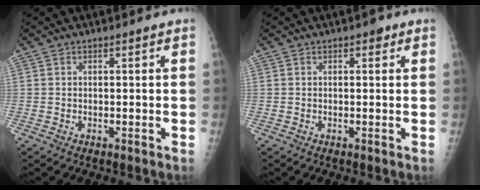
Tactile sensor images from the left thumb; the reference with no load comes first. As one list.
[{"total": 1.3, "force": [0.6, 0.7, 0.8], "torque": [-0.002, 0.001, 0.005]}]